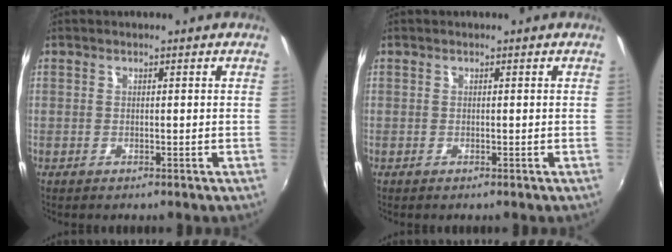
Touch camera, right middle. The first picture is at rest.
{"total": 0.0}